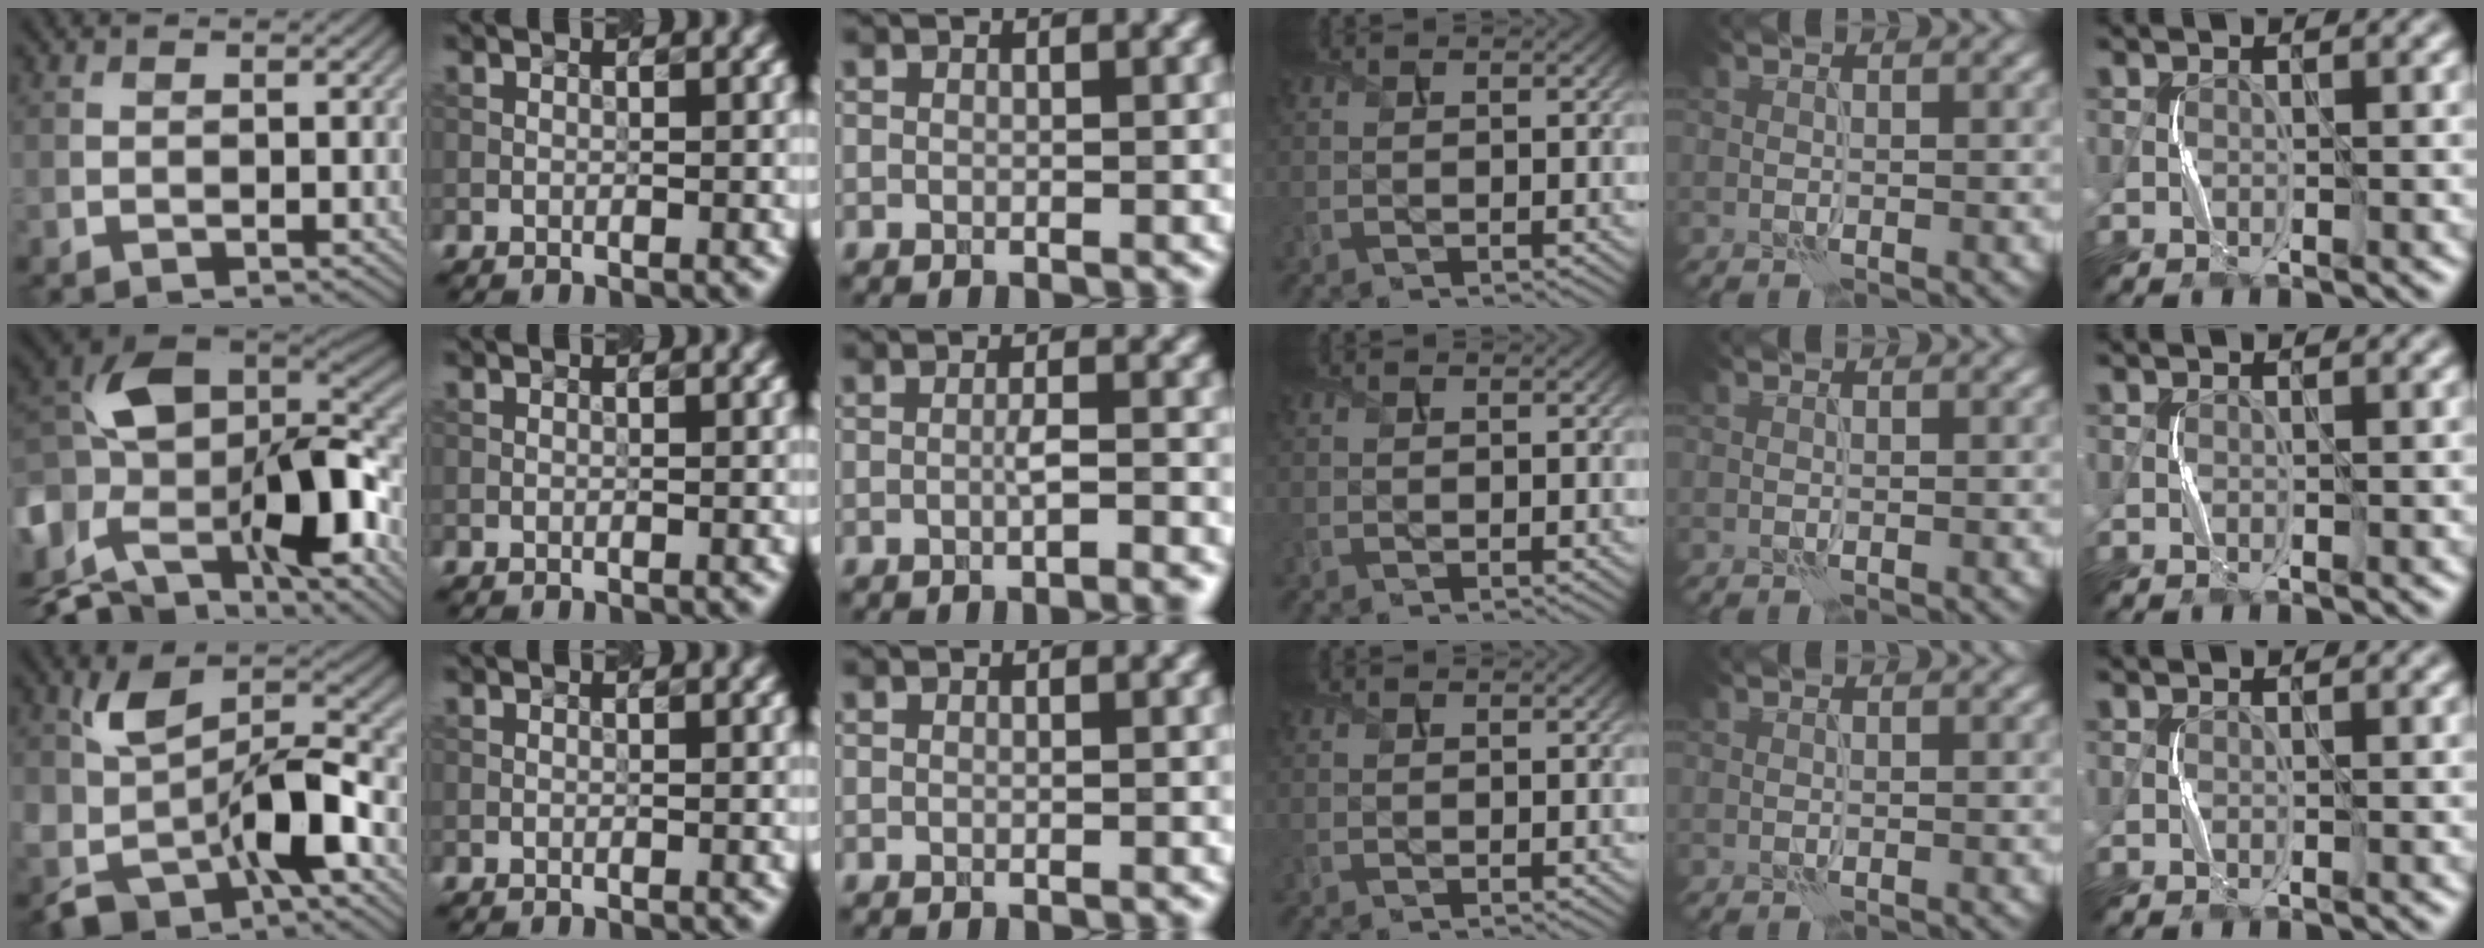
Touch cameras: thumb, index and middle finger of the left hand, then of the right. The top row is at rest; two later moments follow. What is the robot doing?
{"motion": "squeeze", "object": "stress ball aka squeeze ball"}